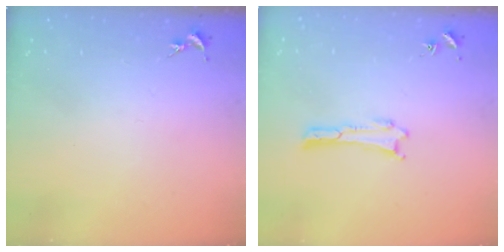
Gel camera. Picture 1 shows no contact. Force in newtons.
{"total": 0.0}